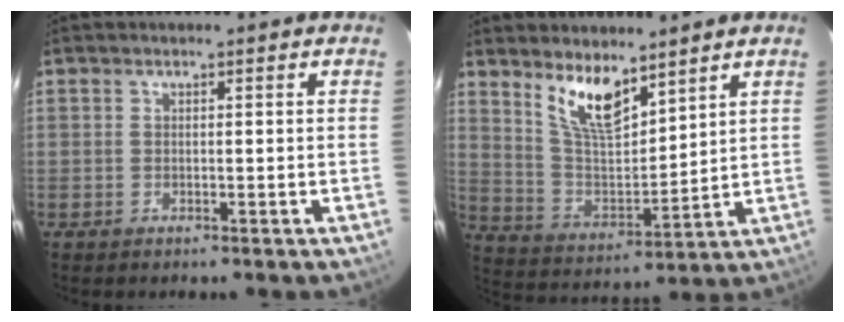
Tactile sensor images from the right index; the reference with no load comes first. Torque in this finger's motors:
{"motor_torque": [0.82, 0.81, 0.39, 0.11]}